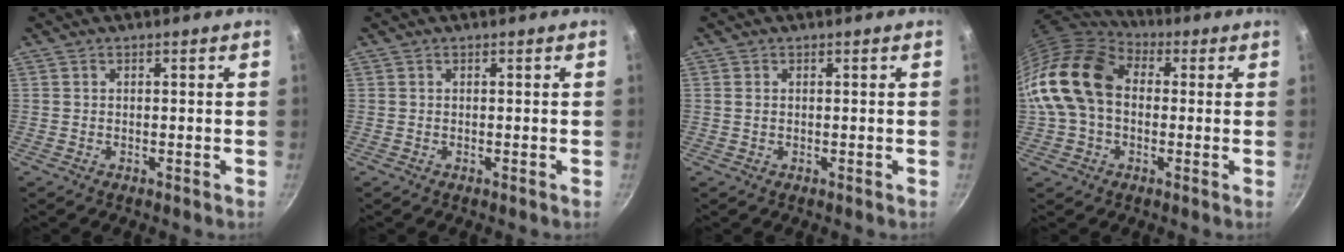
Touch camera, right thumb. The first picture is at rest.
{"total": 0.0}
{"total": 0.9, "force": [0.2, 0.6, 0.6], "torque": [-0.011, 0.002, 0.003]}
{"total": 18.5, "force": [0.7, 13.4, 12.7], "torque": [-0.234, 0.040, 0.001]}